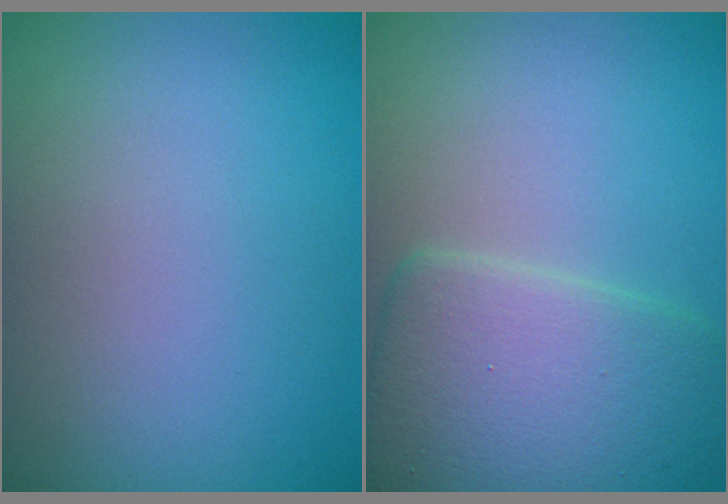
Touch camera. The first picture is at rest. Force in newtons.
{"total": 6.2, "press": 6.2, "slide": 0.2}